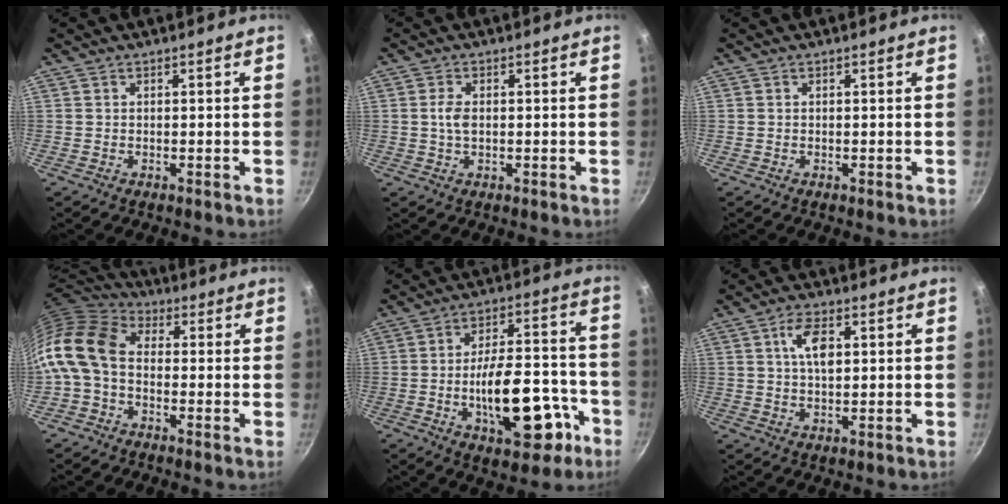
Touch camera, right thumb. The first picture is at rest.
{"total": 2.3, "force": [0.0, 1.3, 2.0], "torque": [-0.039, 0.004, -0.002]}
{"total": 0.0}
{"total": 14.6, "force": [-1.7, 10.2, 10.3], "torque": [-0.214, 0.037, -0.058]}
{"total": 18.3, "force": [-6.5, 8.6, 14.8], "torque": [-0.189, 0.053, -0.080]}
{"total": 6.4, "force": [1.6, 3.2, 5.3], "torque": [-0.085, -0.001, 0.028]}